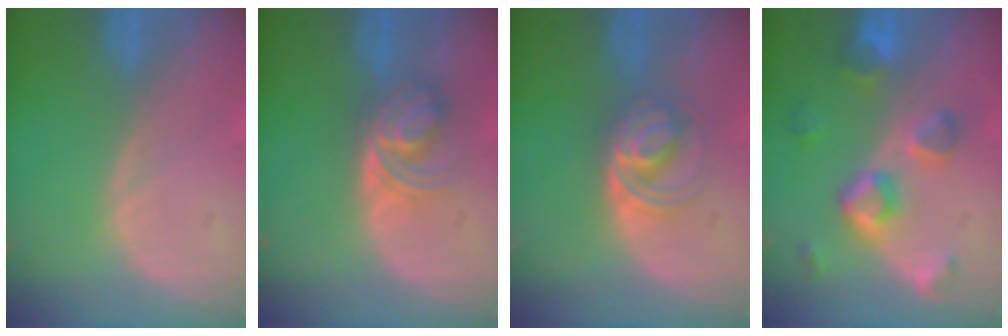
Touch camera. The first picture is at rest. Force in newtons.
{"total": 5.7, "press": 5.2, "slide": 2.4}
{"total": 5.4, "press": 5.3, "slide": 1.1}
{"total": 7.7, "press": 7.0, "slide": 3.2}